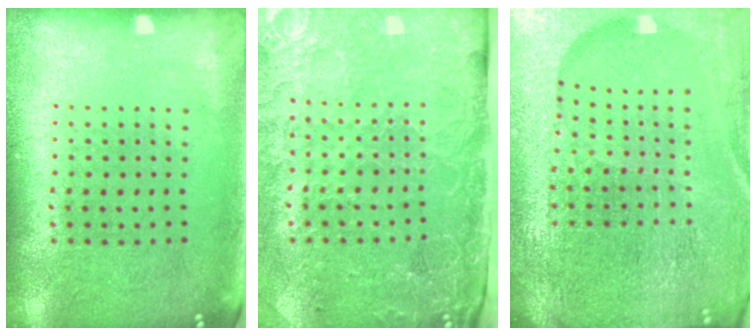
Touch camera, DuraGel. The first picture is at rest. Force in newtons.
{"total": 4.6, "press": 3.7, "slide": 2.7}
{"total": 5.5, "press": 5.0, "slide": 2.3}